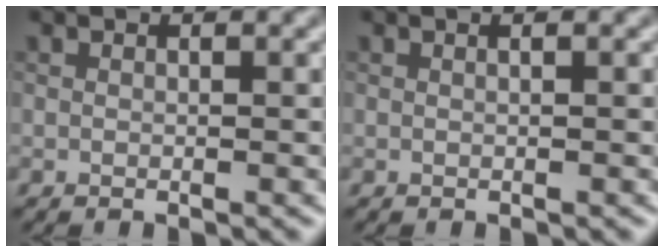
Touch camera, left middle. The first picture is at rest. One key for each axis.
{"total": 1.1, "fx": 0.4, "fy": 0.6, "fz": 0.9, "tx": -0.003, "ty": 0.010, "tz": -0.008}